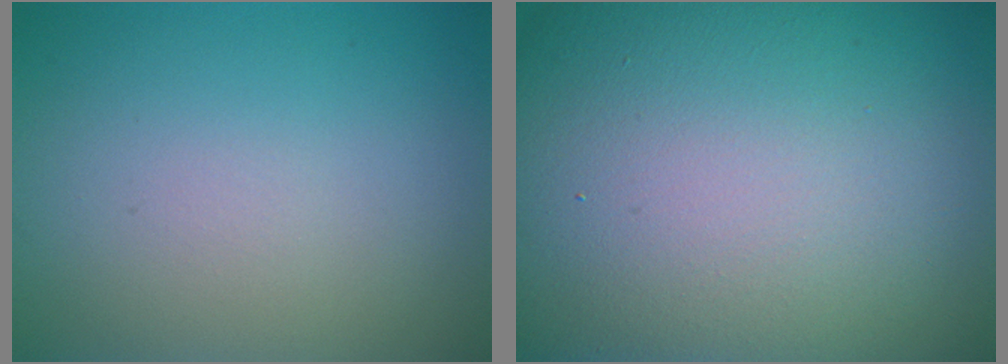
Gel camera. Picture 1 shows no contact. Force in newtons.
{"total": 28.7, "press": 28.7, "slide": 0.9}